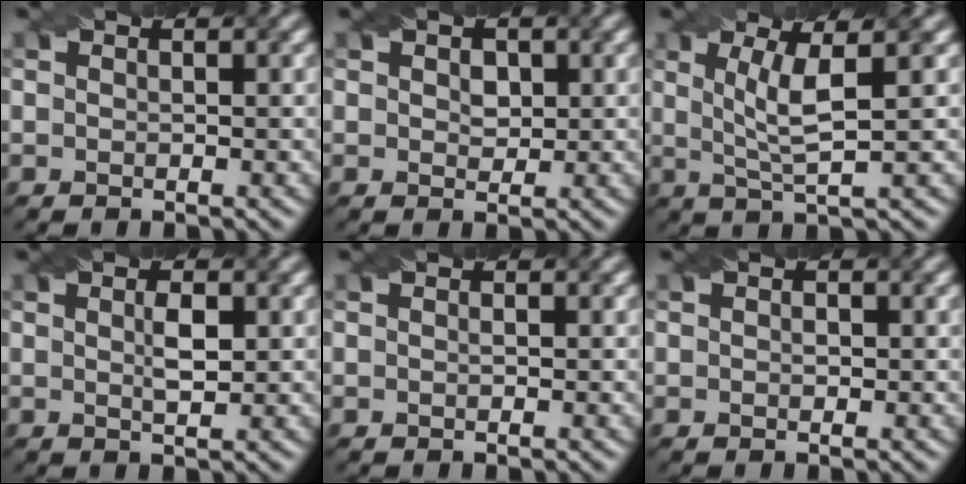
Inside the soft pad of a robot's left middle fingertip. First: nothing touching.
{"total": 1.8, "force": [0.7, 1.3, 1.1], "torque": [-0.014, -0.002, 0.011]}
{"total": 4.1, "force": [0.9, 0.7, 3.9], "torque": [-0.082, 0.003, 0.023]}
{"total": 1.9, "force": [0.4, 0.5, 1.8], "torque": [-0.035, 0.001, 0.008]}
{"total": 0.0}
{"total": 0.6, "force": [0.1, 0.4, 0.4], "torque": [-0.006, -0.001, 0.000]}